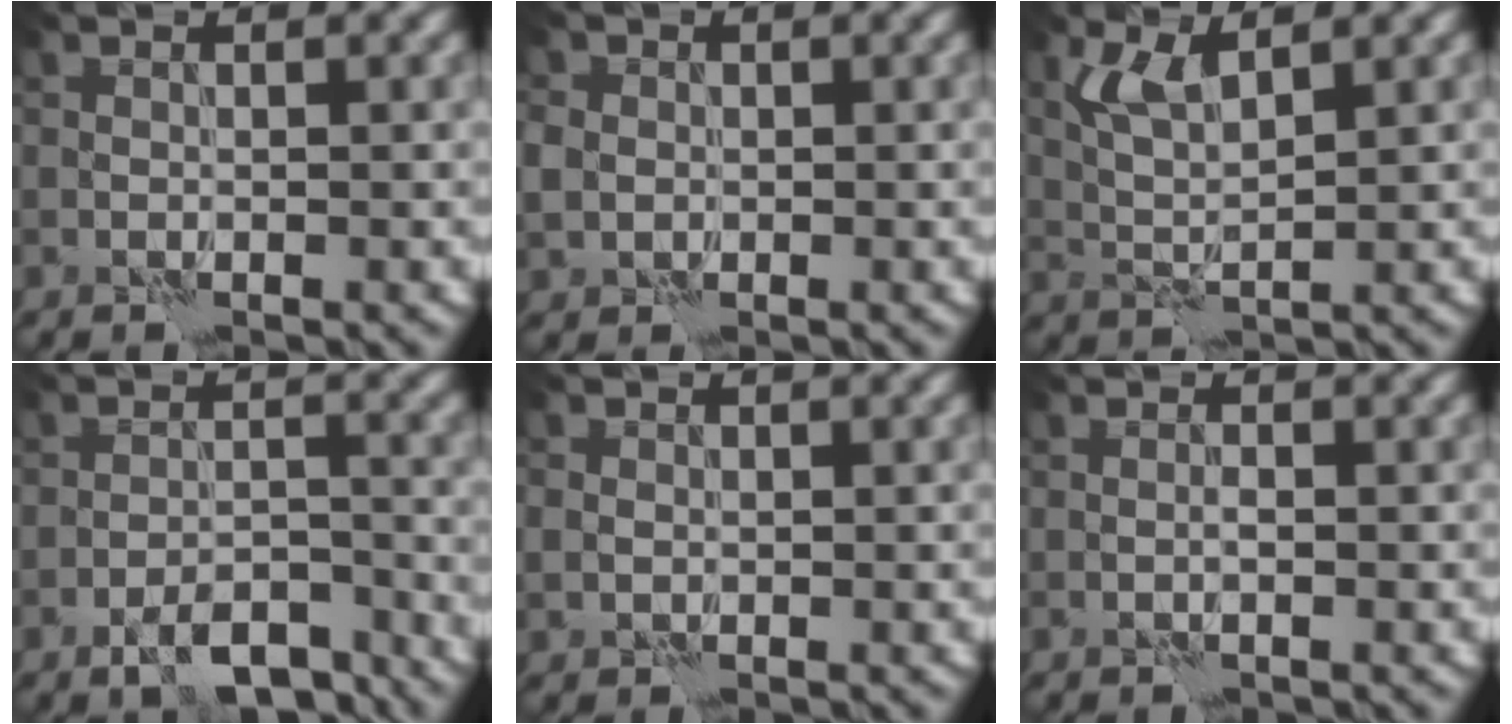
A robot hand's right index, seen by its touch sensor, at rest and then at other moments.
{"total": 2.3, "force": [0.0, 2.2, 0.7], "torque": [-0.019, 0.002, -0.005]}
{"total": 3.2, "force": [1.8, 0.9, 2.5], "torque": [-0.064, -0.001, 0.038]}
{"total": 6.1, "force": [-4.4, 2.1, 3.6], "torque": [-0.053, 0.003, -0.073]}
{"total": 1.2, "force": [-0.2, 1.1, 0.4], "torque": [-0.007, -0.003, -0.005]}
{"total": 0.6, "force": [-0.3, 0.0, 0.5], "torque": [-0.012, 0.001, -0.007]}